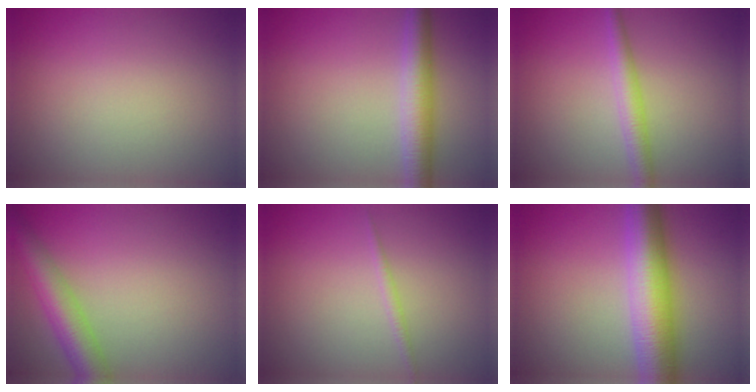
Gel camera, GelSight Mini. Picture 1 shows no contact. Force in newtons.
{"total": 4.2, "press": 4.2, "slide": 0.1}
{"total": 2.7, "press": 2.7, "slide": 0.0}
{"total": 5.2, "press": 5.2, "slide": 0.1}
{"total": 0.8, "press": 0.8, "slide": 0.0}
{"total": 8.5, "press": 8.5, "slide": 0.1}